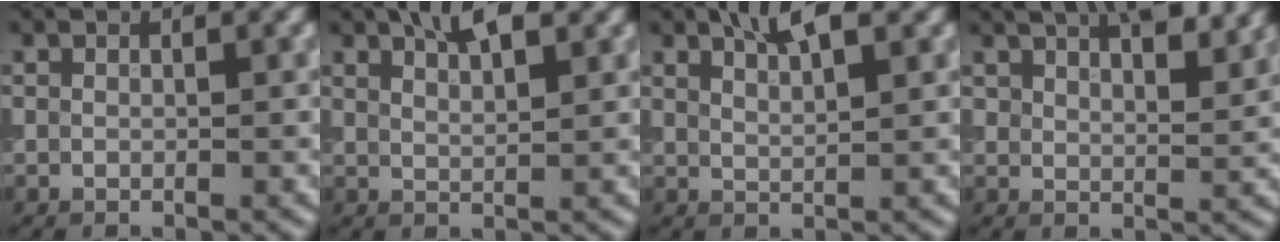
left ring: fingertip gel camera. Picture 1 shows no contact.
{"total": 2.5, "force": [2.0, 0.5, 1.4], "torque": [-0.017, 0.005, 0.035]}
{"total": 2.7, "force": [2.1, 0.4, 1.6], "torque": [-0.018, 0.005, 0.038]}
{"total": 6.6, "force": [4.9, 2.4, 3.9], "torque": [-0.050, 0.019, 0.061]}